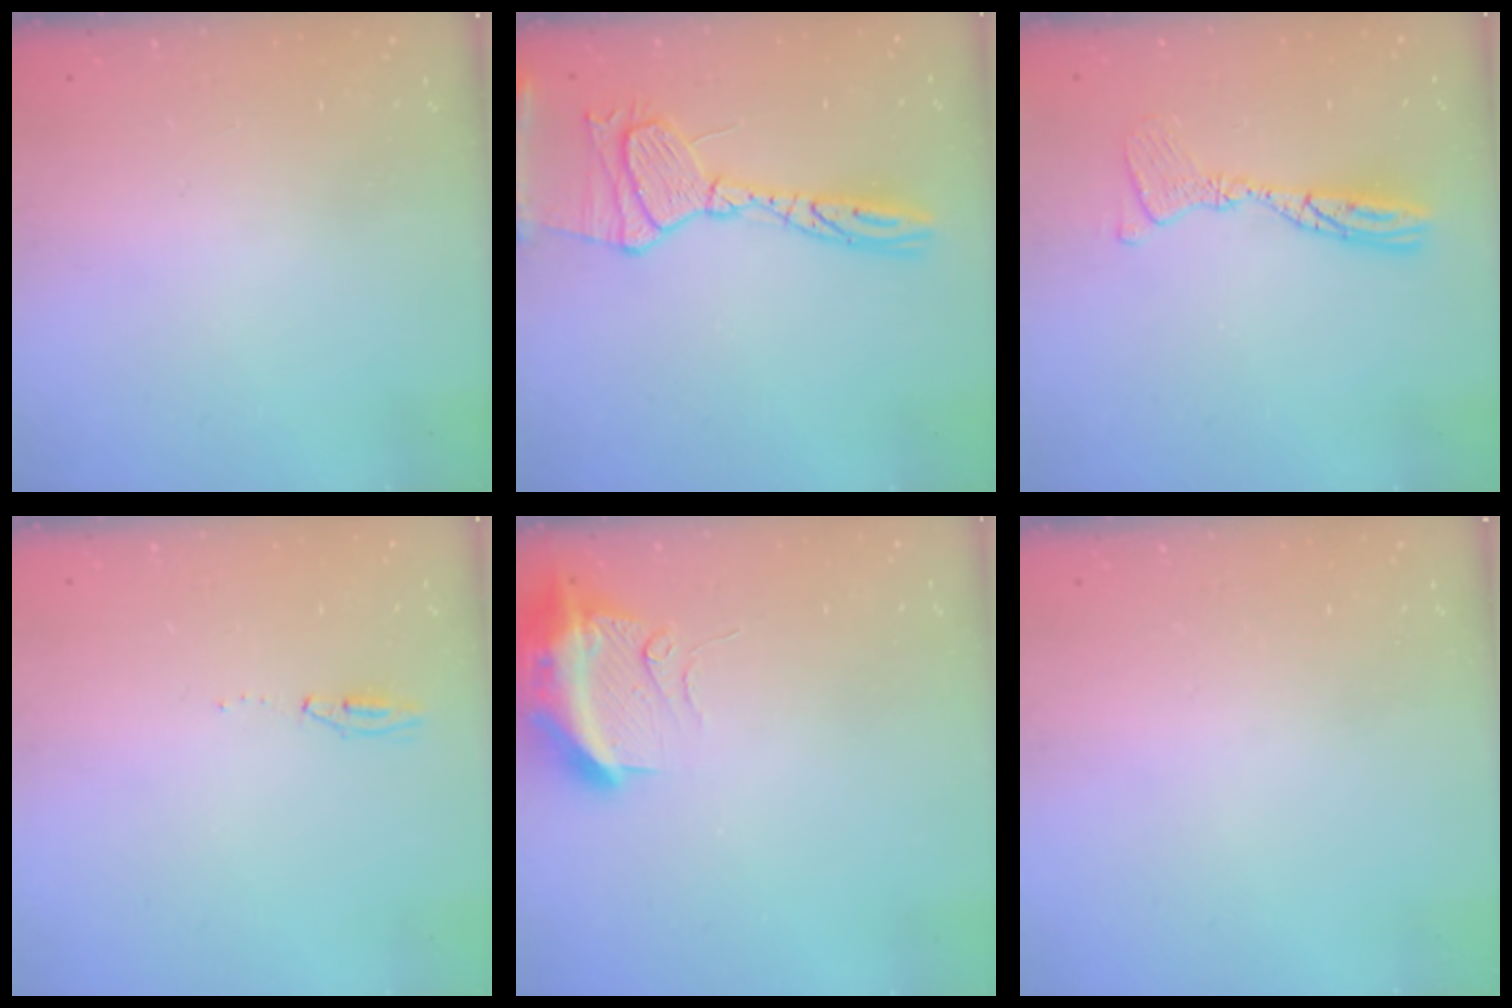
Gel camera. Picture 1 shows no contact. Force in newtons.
{"total": 17.8, "press": 17.7, "slide": 1.5}
{"total": 12.4, "press": 12.4, "slide": 1.1}
{"total": 15.0, "press": 4.8, "slide": 14.3}
{"total": 12.1, "press": 12.1, "slide": 1.3}
{"total": 0.0}